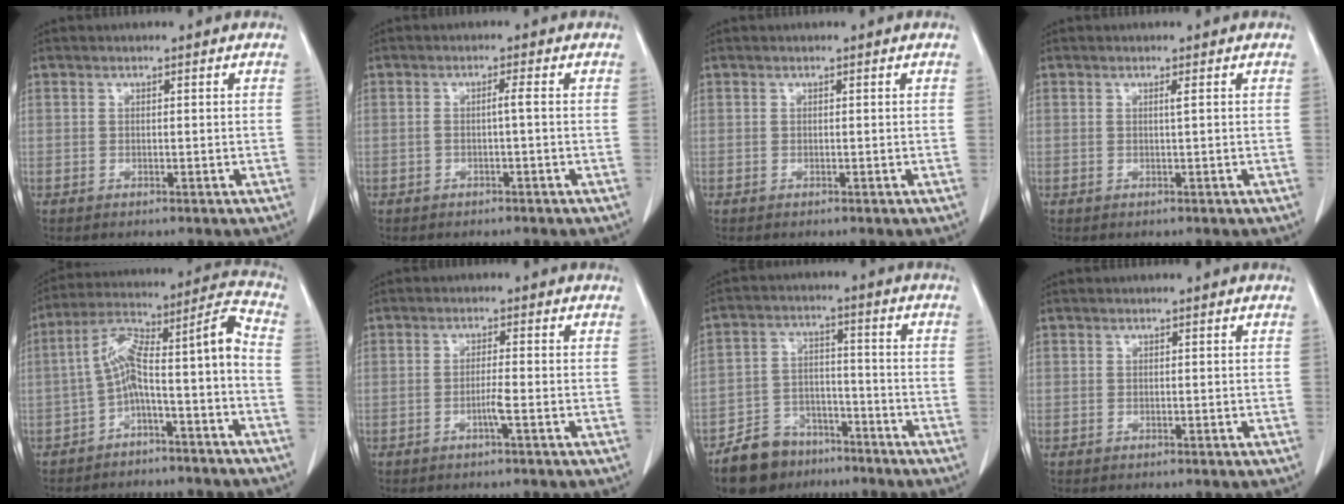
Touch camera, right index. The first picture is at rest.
{"total": 1.4, "force": [-0.2, -0.2, 1.4], "torque": [-0.024, 0.003, -0.005]}
{"total": 0.0}
{"total": 0.7, "force": [0.2, -0.2, 0.6], "torque": [-0.015, -0.002, 0.006]}
{"total": 11.9, "force": [-4.4, 1.4, 10.9], "torque": [-0.181, 0.058, -0.071]}
{"total": 2.3, "force": [-0.9, -0.4, 2.0], "torque": [-0.039, -0.002, -0.018]}
{"total": 9.1, "force": [-7.0, 5.3, 2.2], "torque": [-0.048, 0.010, -0.119]}
{"total": 0.0}